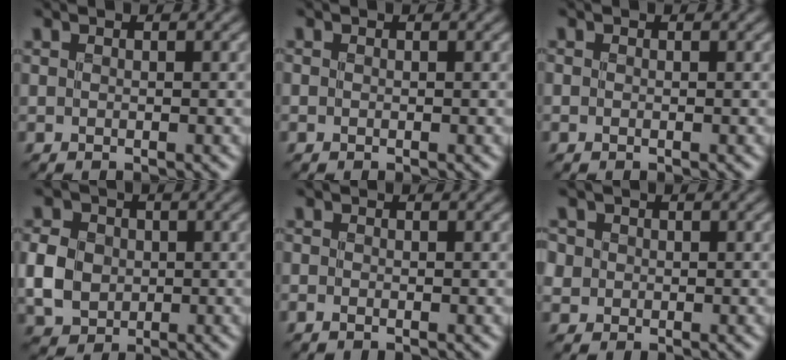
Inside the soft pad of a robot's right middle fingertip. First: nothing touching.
{"total": 0.0}
{"total": 0.0}
{"total": 4.5, "force": [-0.1, 3.8, 2.4], "torque": [-0.052, 0.002, -0.006]}
{"total": 0.6, "force": [-0.4, 0.3, 0.4], "torque": [-0.009, -0.004, -0.009]}
{"total": 2.8, "force": [0.9, 2.4, 1.0], "torque": [-0.023, 0.015, 0.013]}